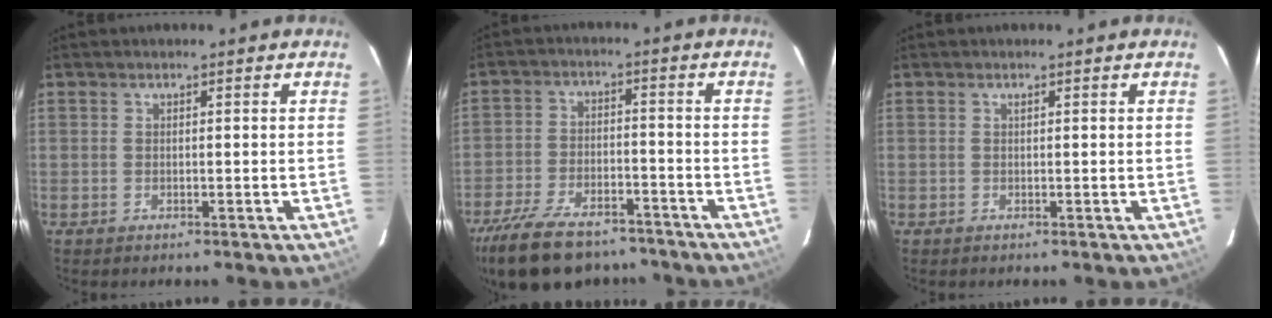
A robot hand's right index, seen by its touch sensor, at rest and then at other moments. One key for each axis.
{"total": 19.8, "fx": -15.5, "fy": 8.4, "fz": 9.0, "tx": -0.206, "ty": -0.012, "tz": -0.240}
{"total": 0.0}